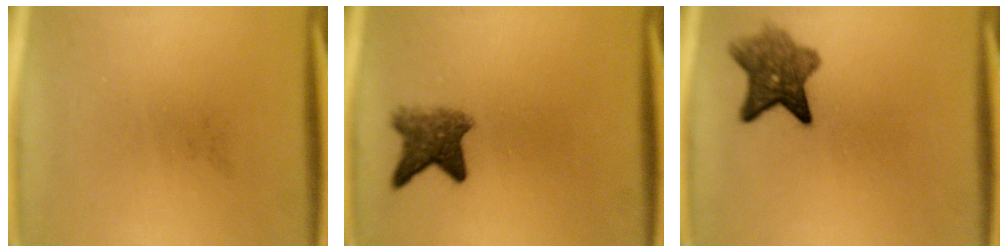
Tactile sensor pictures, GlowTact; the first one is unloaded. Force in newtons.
{"total": 4.9}
{"total": 6.8}